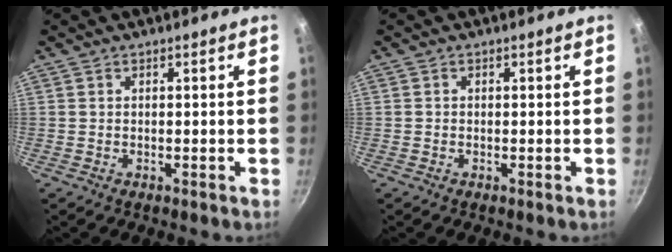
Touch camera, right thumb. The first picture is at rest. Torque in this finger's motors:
{"motor_torque": [0.25, -0.09, -0.06, 0.42, 0.04]}